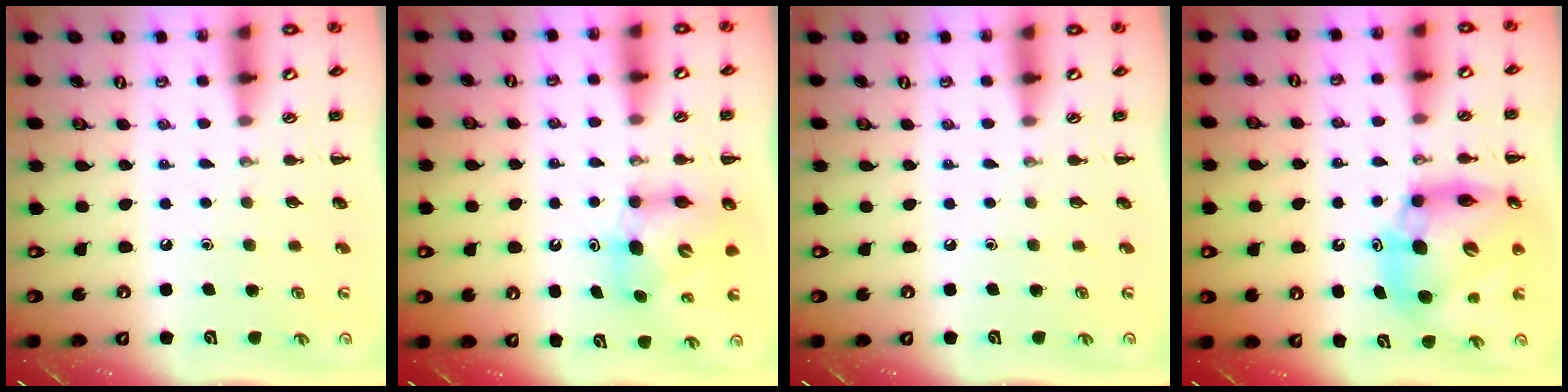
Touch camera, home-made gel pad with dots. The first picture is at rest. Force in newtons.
{"total": 6.2, "press": 6.0, "slide": 1.3}
{"total": 0.0}
{"total": 14.2, "press": 13.6, "slide": 4.2}